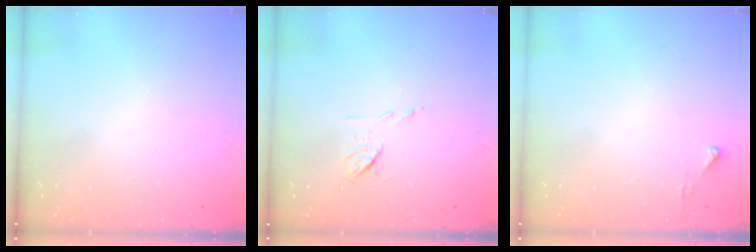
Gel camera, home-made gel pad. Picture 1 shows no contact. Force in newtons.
{"total": 5.4, "press": 5.3, "slide": 0.9}
{"total": 3.1, "press": 3.1, "slide": 0.4}